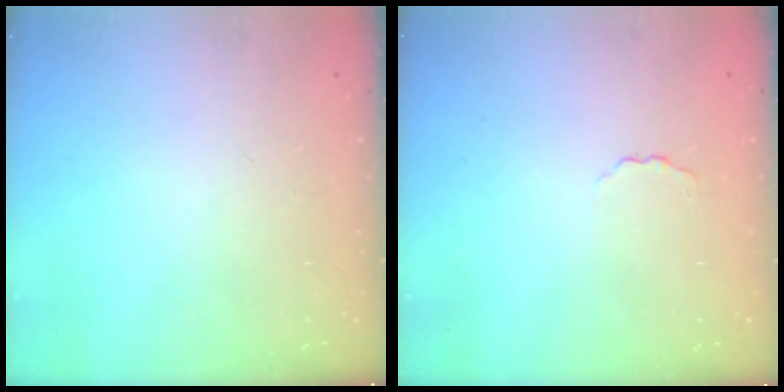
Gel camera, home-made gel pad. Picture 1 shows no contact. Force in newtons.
{"total": 1.2, "press": 1.2, "slide": 0.3}